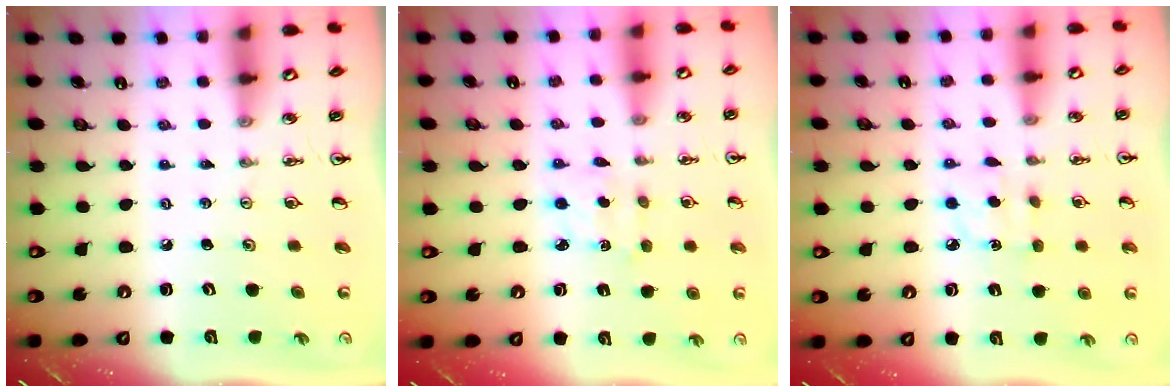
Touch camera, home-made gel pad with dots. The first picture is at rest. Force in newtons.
{"total": 2.7, "press": 2.6, "slide": 0.6}
{"total": 5.5, "press": 5.4, "slide": 0.6}